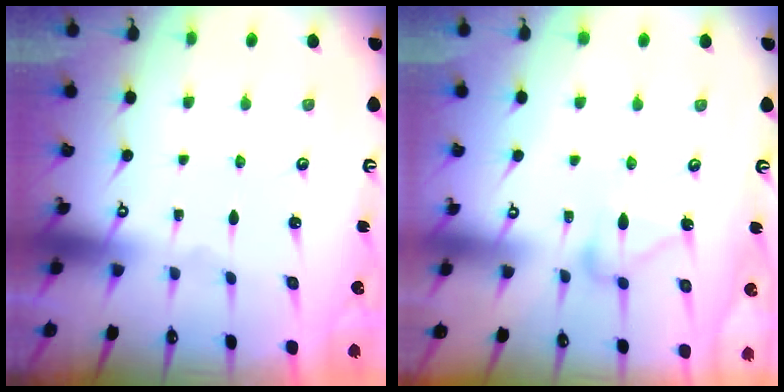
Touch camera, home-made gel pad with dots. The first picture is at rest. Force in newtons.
{"total": 11.7, "press": 11.7, "slide": 0.5}